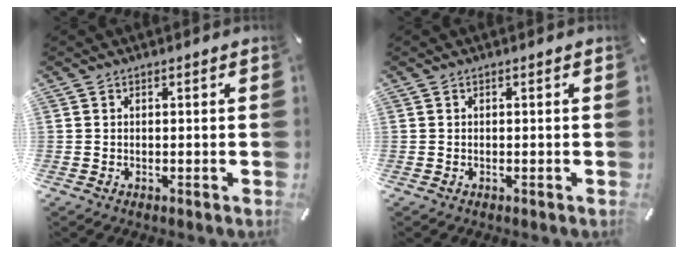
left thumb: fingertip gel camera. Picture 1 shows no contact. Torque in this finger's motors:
{"motor_torque": [-0.03, -0.01, -0.07, -0.01, -0.02]}